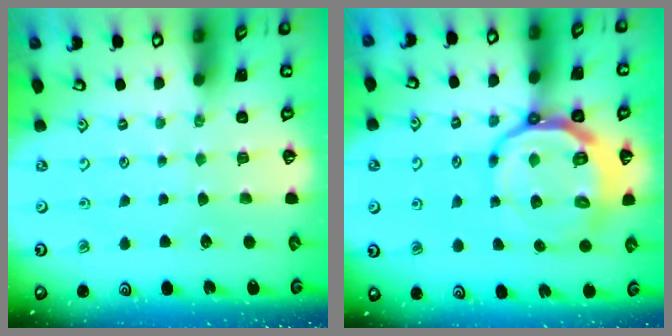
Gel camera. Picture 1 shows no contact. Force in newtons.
{"total": 14.9, "press": 14.6, "slide": 3.1}